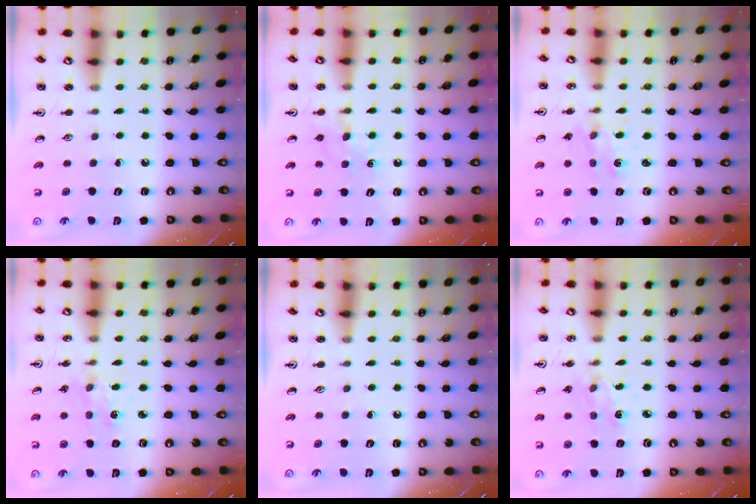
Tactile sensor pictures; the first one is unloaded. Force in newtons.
{"total": 6.5, "press": 6.4, "slide": 0.6}
{"total": 1.6, "press": 1.6, "slide": 0.3}
{"total": 1.8, "press": 1.8, "slide": 0.4}
{"total": 0.0}
{"total": 2.8, "press": 2.7, "slide": 0.7}